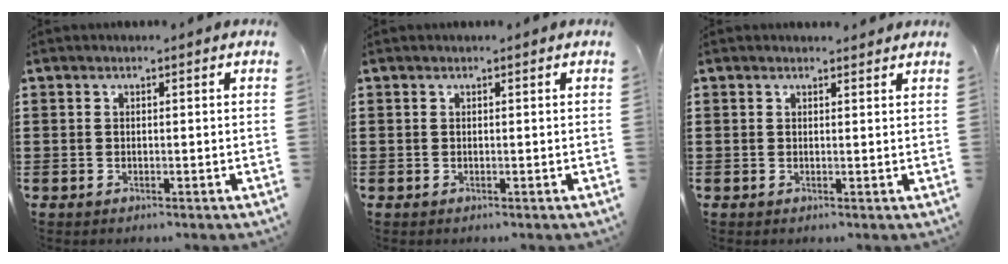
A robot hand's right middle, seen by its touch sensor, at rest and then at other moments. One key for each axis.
{"total": 0.0}
{"total": 0.9, "fx": 0.9, "fy": 0.1, "fz": 0.2, "tx": 0.002, "ty": -0.002, "tz": 0.015}